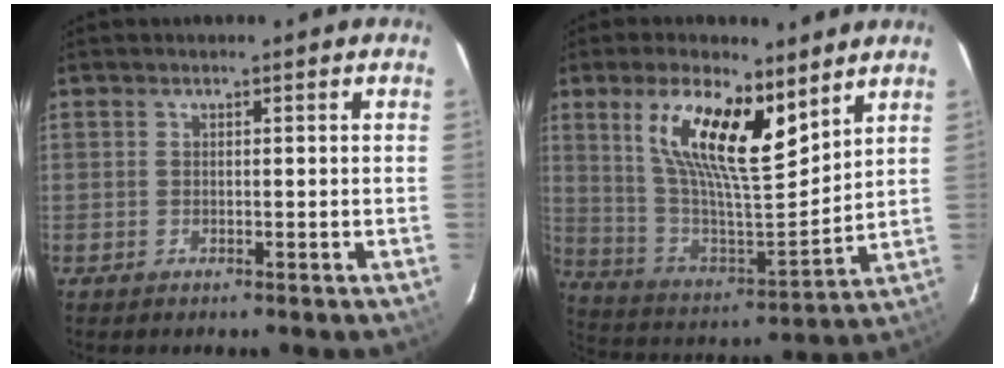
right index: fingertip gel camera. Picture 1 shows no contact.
{"total": 17.6, "force": [9.7, 5.6, 13.6], "torque": [-0.254, 0.004, 0.186]}